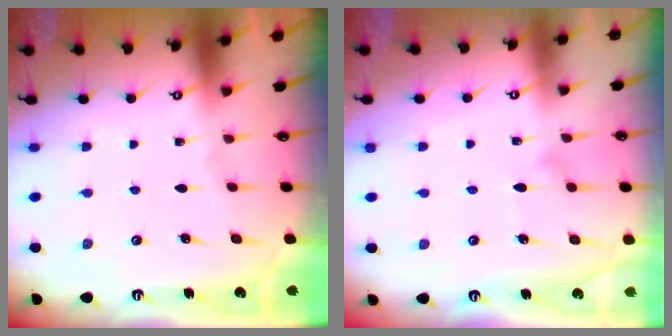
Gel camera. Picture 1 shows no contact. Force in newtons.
{"total": 6.9, "press": 6.9, "slide": 0.4}